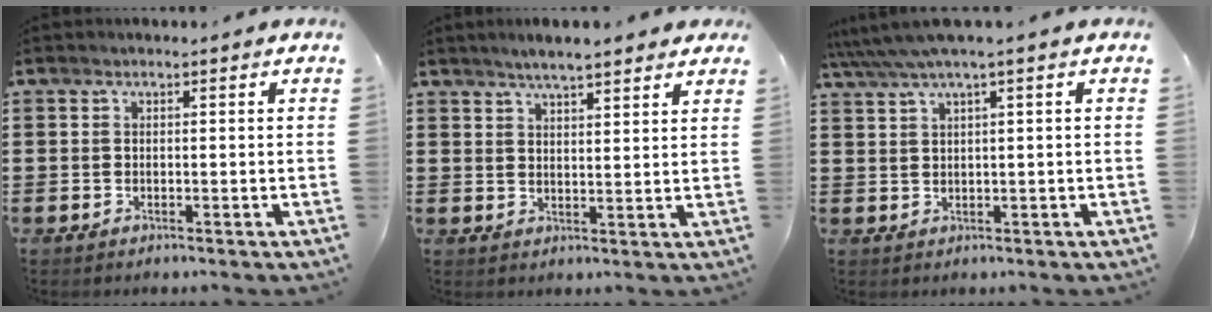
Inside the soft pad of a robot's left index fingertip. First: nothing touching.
{"total": 4.0, "force": [3.5, 0.5, 1.9], "torque": [-0.045, -0.003, 0.062]}
{"total": 2.8, "force": [1.4, -0.2, 2.5], "torque": [-0.059, -0.004, 0.019]}